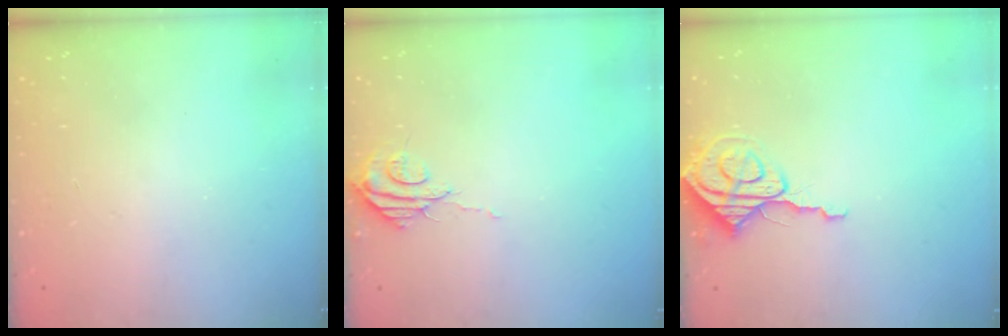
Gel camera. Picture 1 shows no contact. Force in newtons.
{"total": 6.3, "press": 6.2, "slide": 0.5}
{"total": 7.7, "press": 7.7, "slide": 0.6}